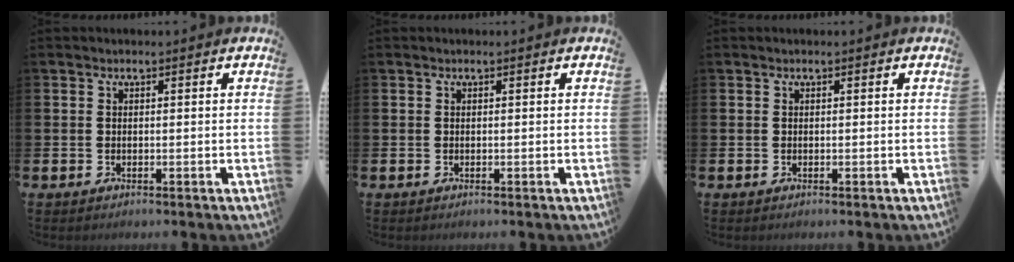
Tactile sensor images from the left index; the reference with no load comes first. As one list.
[{"total": 0.0}, {"total": 0.0}]